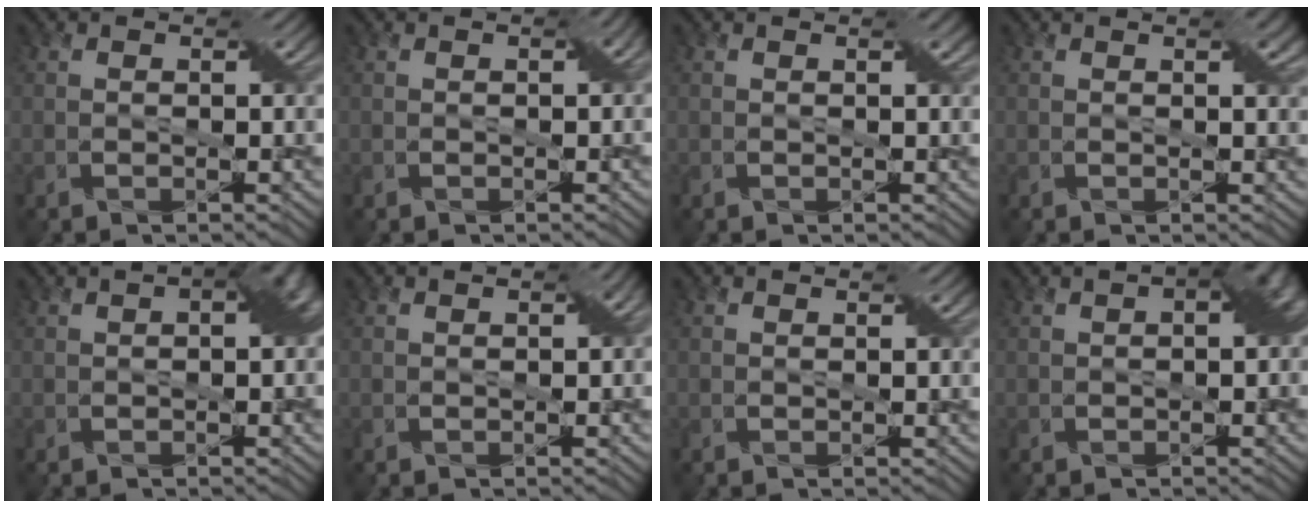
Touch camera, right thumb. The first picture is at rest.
{"total": 1.0, "force": [0.1, 0.4, 0.9], "torque": [-0.011, 0.005, 0.002]}
{"total": 0.6, "force": [0.3, 0.0, 0.5], "torque": [-0.007, 0.002, 0.004]}
{"total": 1.8, "force": [0.9, 0.3, 1.5], "torque": [-0.021, 0.003, 0.015]}
{"total": 3.9, "force": [0.3, 1.8, 3.4], "torque": [-0.038, 0.011, 0.003]}
{"total": 1.5, "force": [0.0, 0.8, 1.3], "torque": [-0.016, 0.001, 0.000]}
{"total": 0.0}
{"total": 4.4, "force": [0.4, 2.1, 3.8], "torque": [-0.044, 0.010, 0.004]}